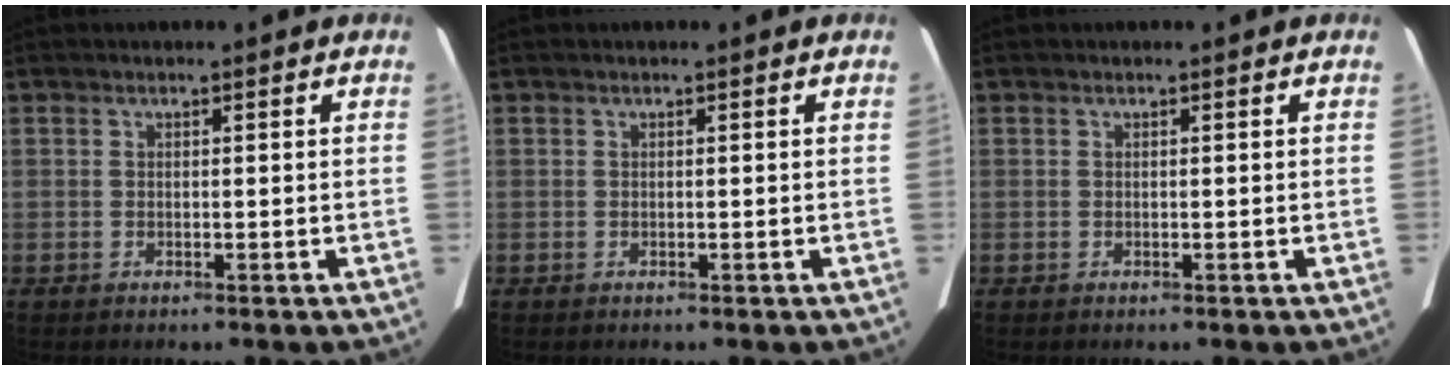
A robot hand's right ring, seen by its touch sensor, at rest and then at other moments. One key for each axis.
{"total": 0.0}
{"total": 0.0}